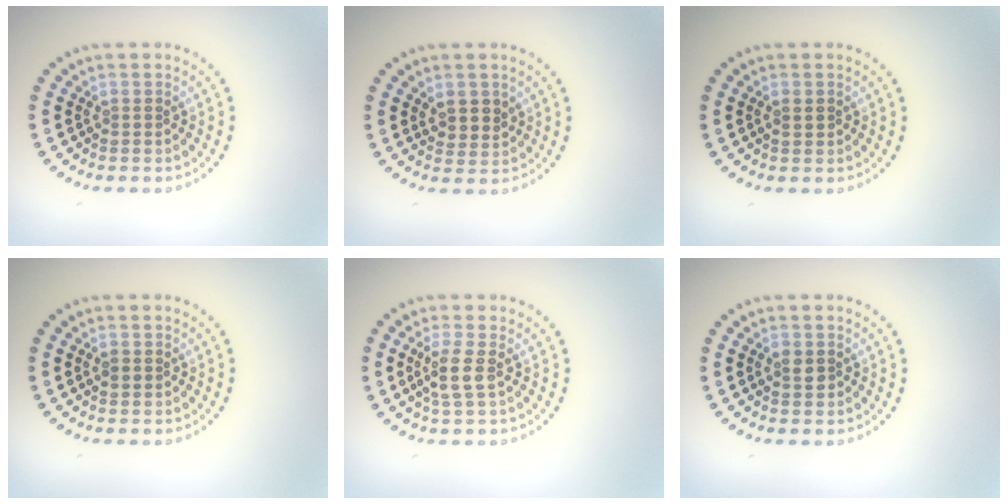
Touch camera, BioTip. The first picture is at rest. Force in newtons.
{"total": 2.1, "press": 1.9, "slide": 0.9}
{"total": 0.5, "press": 0.5, "slide": 0.2}
{"total": 1.0, "press": 1.0, "slide": 0.0}
{"total": 2.3, "press": 2.0, "slide": 1.2}
{"total": 1.3, "press": 1.3, "slide": 0.1}